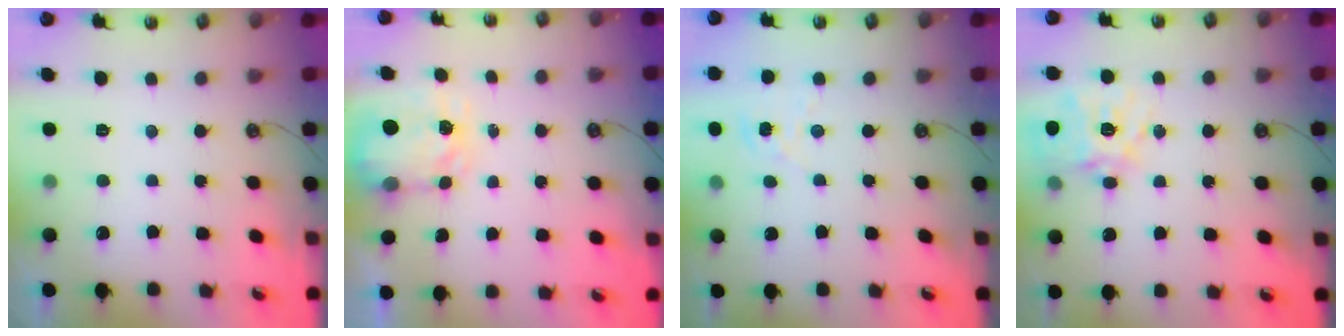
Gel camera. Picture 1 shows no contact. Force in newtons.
{"total": 3.8, "press": 3.8, "slide": 0.6}
{"total": 1.4, "press": 1.4, "slide": 0.2}
{"total": 17.0, "press": 16.8, "slide": 2.4}